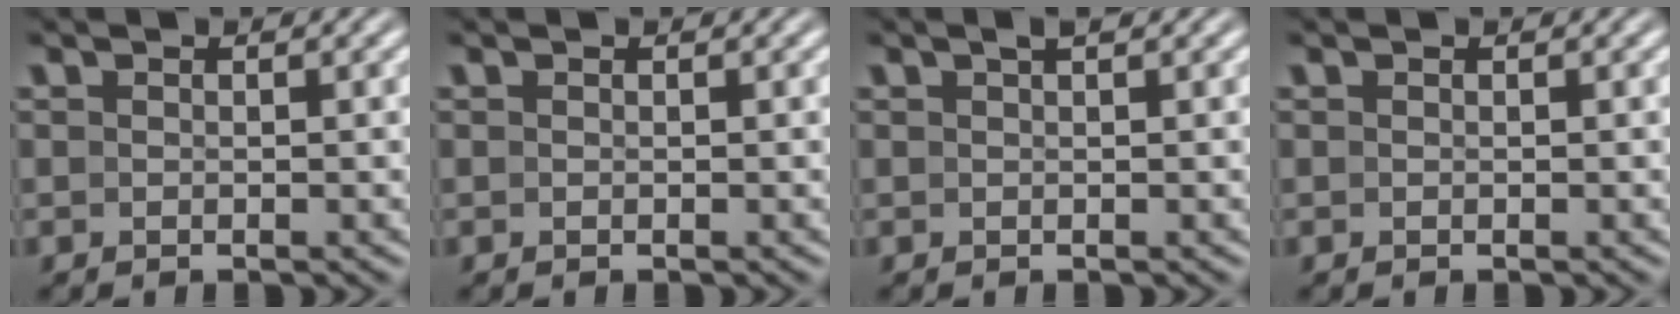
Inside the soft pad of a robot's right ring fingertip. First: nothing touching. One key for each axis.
{"total": 0.0}
{"total": 0.8, "fx": 0.6, "fy": -0.4, "fz": 0.5, "tx": -0.003, "ty": 0.007, "tz": 0.010}
{"total": 0.0}